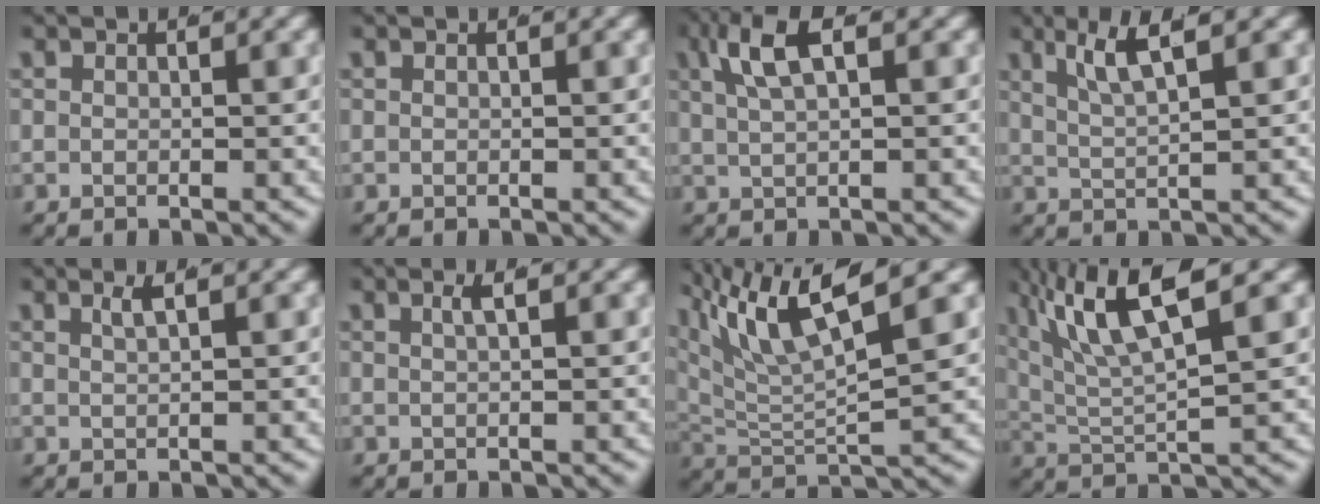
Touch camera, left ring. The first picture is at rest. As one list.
[{"total": 0.0}, {"total": 4.0, "force": [1.8, 0.9, 3.4], "torque": [-0.064, 0.002, 0.036]}, {"total": 3.7, "force": [2.3, 0.2, 2.9], "torque": [-0.053, 0.002, 0.046]}, {"total": 1.2, "force": [0.6, -0.6, 0.8], "torque": [-0.014, -0.002, 0.017]}, {"total": 1.2, "force": [0.3, -0.5, 1.0], "torque": [-0.016, 0.002, 0.007]}, {"total": 8.1, "force": [3.8, 3.9, 6.0], "torque": [-0.114, 0.016, 0.060]}, {"total": 7.5, "force": [3.9, 2.5, 6.0], "torque": [-0.130, 0.002, 0.071]}]